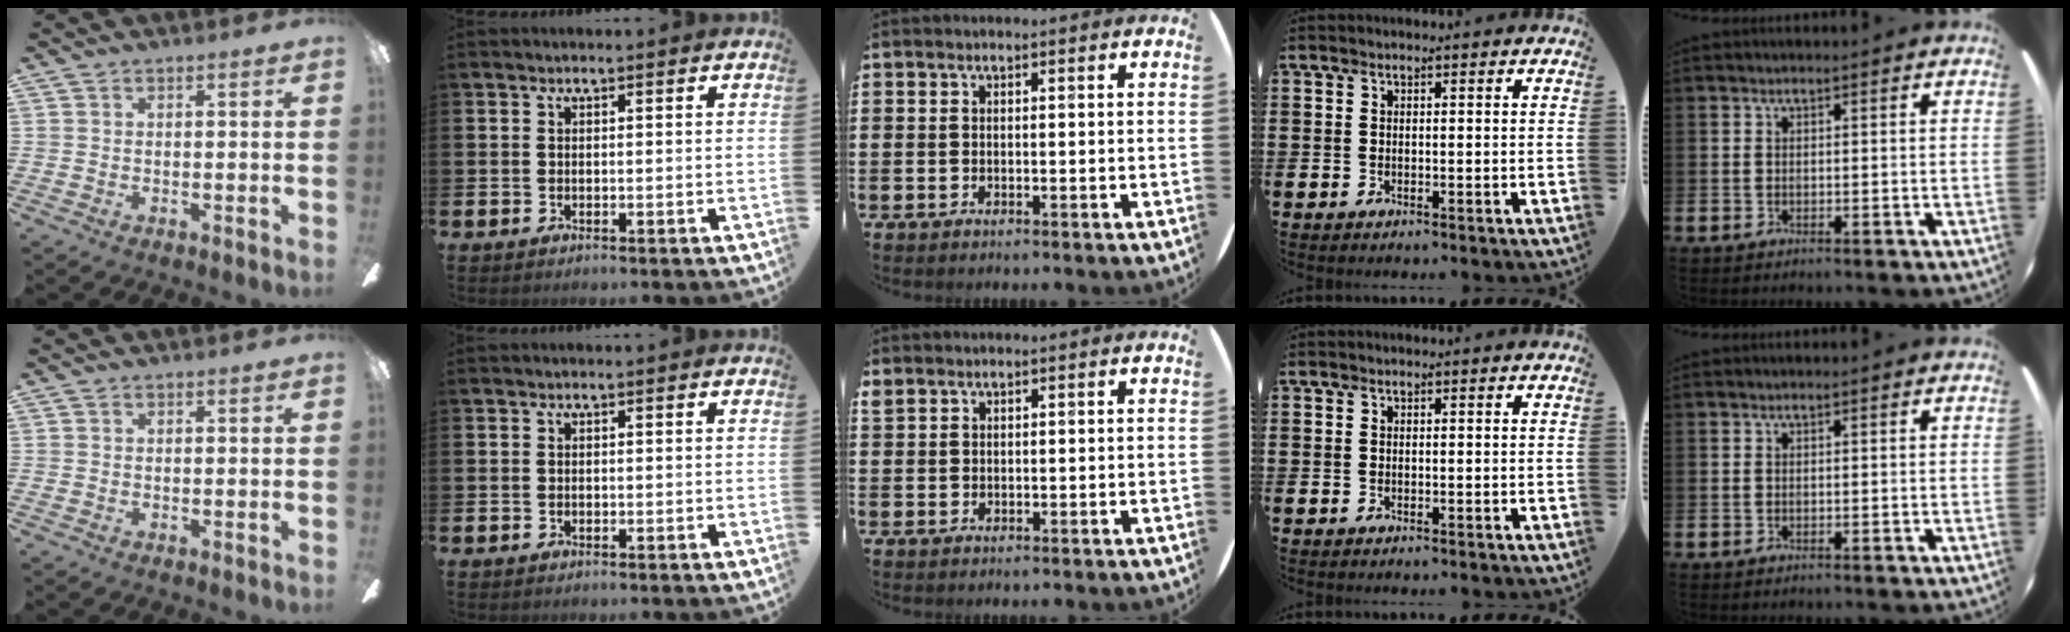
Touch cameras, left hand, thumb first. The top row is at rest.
{"thumb": {"total": 0.6, "force": [-0.3, 0.4, 0.2], "torque": [-0.002, 0.003, -0.008]}, "middle": {"total": 0.8, "force": [0.8, 0.3, -0.2], "torque": [0.002, 0.003, 0.015]}}